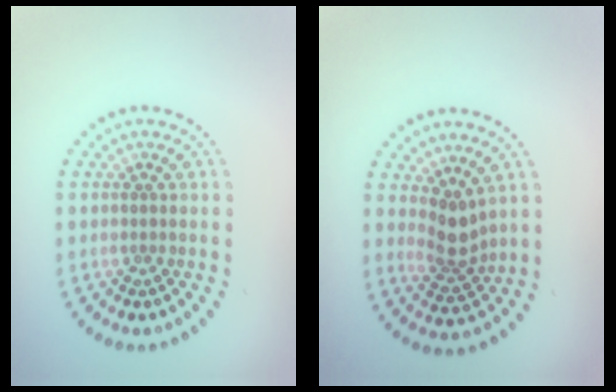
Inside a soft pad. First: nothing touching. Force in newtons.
{"total": 2.8, "press": 2.2, "slide": 1.8}